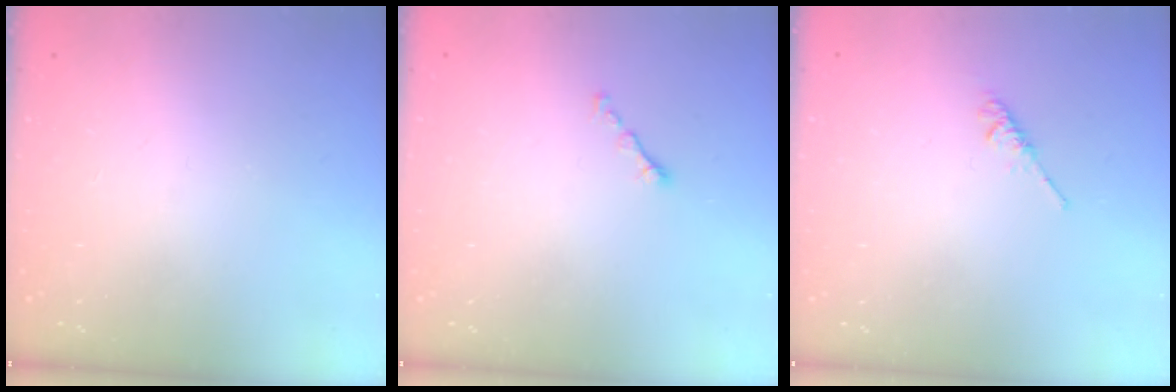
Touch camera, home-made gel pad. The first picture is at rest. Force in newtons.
{"total": 0.8, "press": 0.6, "slide": 0.4}
{"total": 3.3, "press": 3.2, "slide": 0.5}